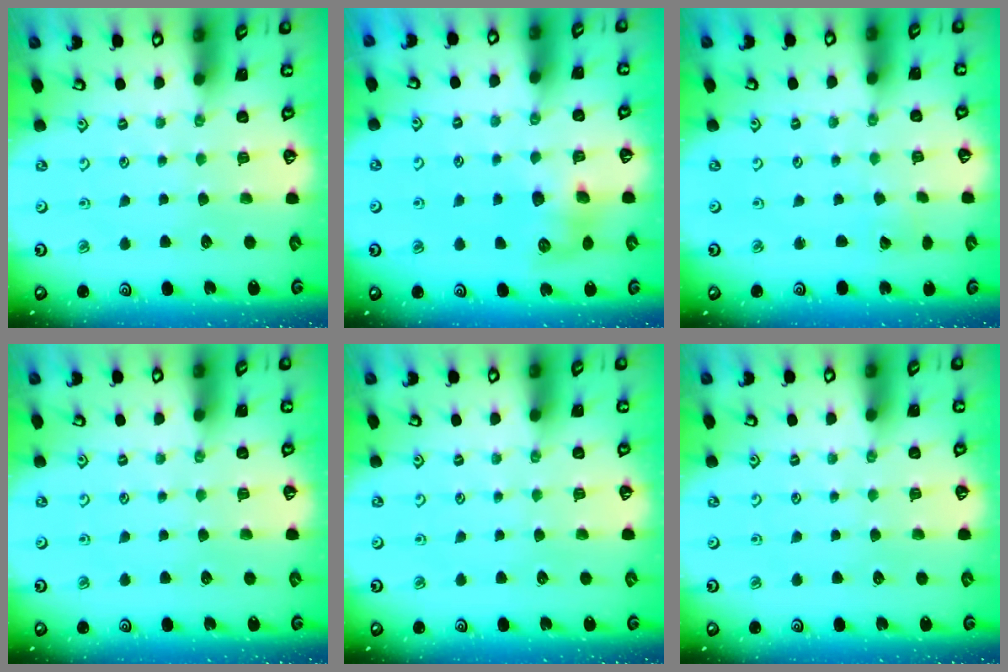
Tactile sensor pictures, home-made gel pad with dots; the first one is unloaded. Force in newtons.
{"total": 8.6, "press": 8.6, "slide": 0.5}
{"total": 1.6, "press": 1.6, "slide": 0.0}
{"total": 0.0}
{"total": 0.0}
{"total": 0.0}